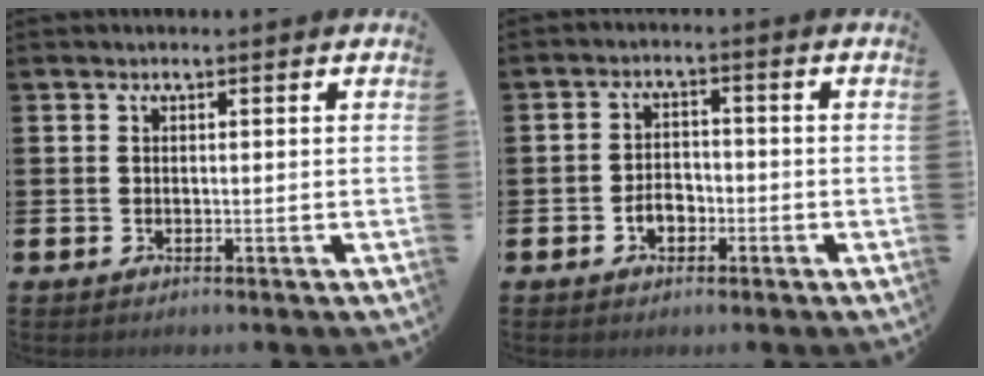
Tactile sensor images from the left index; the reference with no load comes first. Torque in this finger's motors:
{"motor_torque": [0.20, 0.07, 0.08, 0.04]}